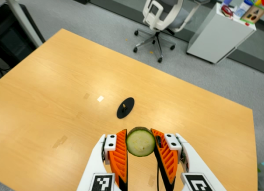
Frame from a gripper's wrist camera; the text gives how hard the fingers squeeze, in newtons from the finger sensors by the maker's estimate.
{"total": 7.6, "left": 7.0, "right": 8.2}